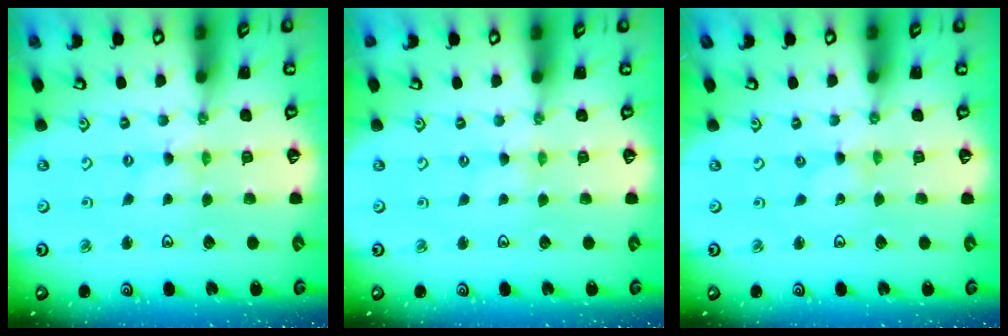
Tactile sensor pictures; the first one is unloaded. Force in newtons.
{"total": 1.1, "press": 1.1, "slide": 0.2}
{"total": 0.0}